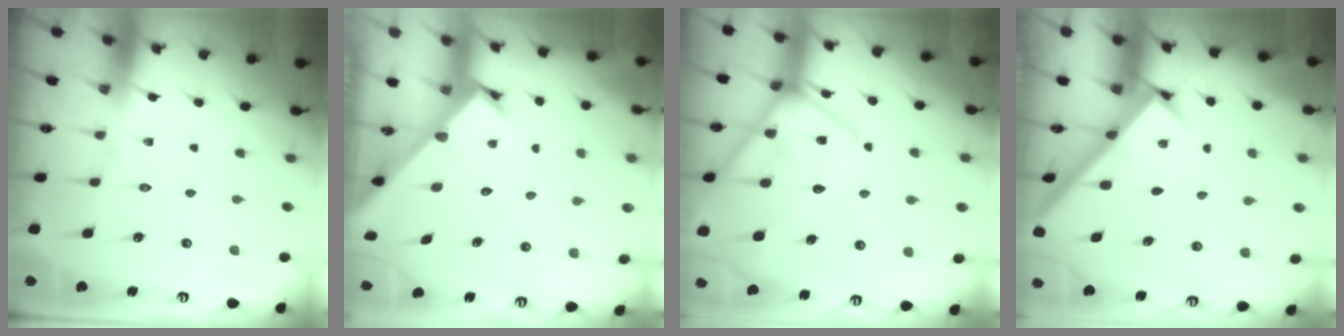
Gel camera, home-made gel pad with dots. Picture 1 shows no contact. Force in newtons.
{"total": 2.6, "press": 2.6, "slide": 0.2}
{"total": 16.2, "press": 16.2, "slide": 1.4}
{"total": 2.9, "press": 2.9, "slide": 0.1}